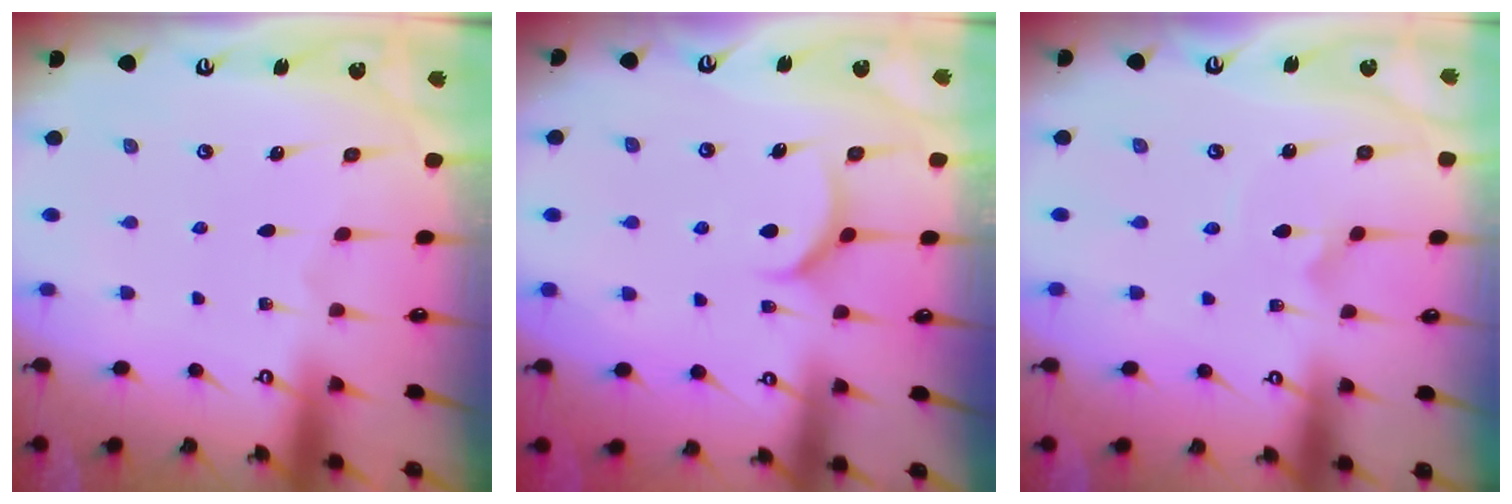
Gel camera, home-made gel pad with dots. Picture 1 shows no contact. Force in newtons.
{"total": 5.4, "press": 5.4, "slide": 0.6}
{"total": 2.0, "press": 2.0, "slide": 0.1}